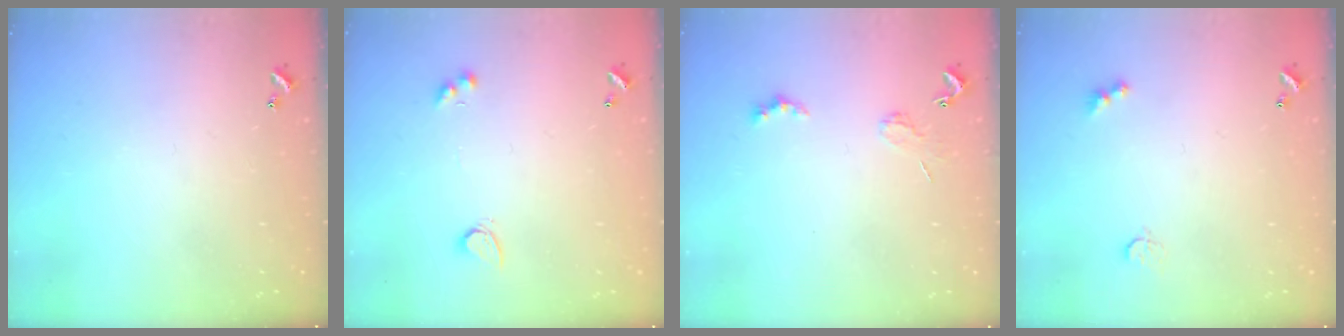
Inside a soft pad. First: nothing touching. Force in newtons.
{"total": 3.3, "press": 2.8, "slide": 1.7}
{"total": 2.0, "press": 1.9, "slide": 0.4}
{"total": 2.9, "press": 2.8, "slide": 0.7}